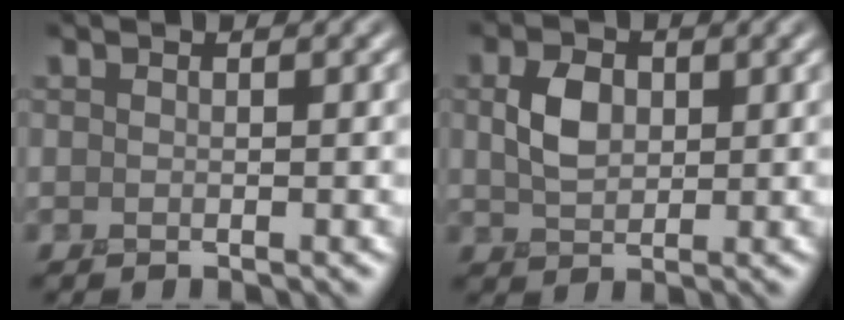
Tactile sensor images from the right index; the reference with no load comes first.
{"total": 2.9, "force": [0.1, 2.1, 2.0], "torque": [-0.043, -0.003, -0.001]}